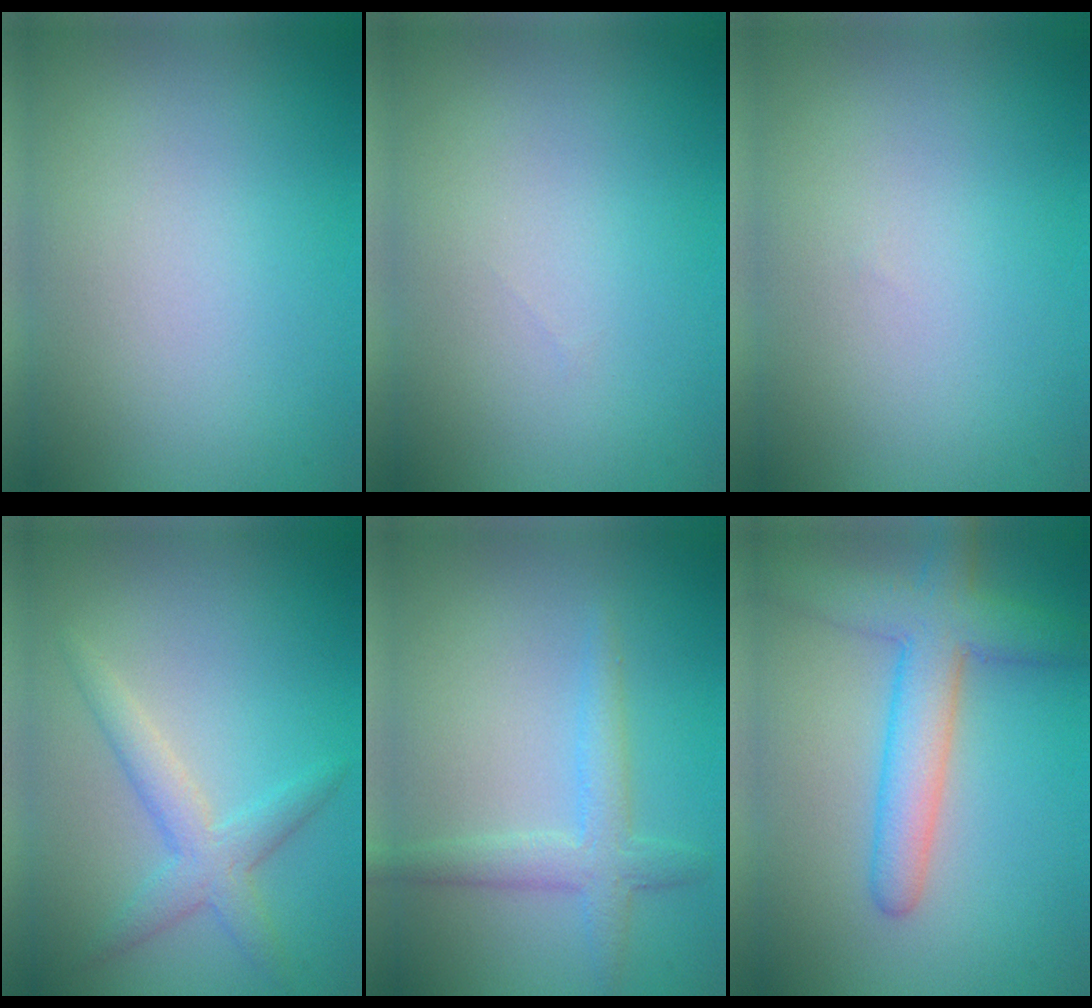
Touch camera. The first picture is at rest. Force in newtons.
{"total": 0.0}
{"total": 0.0}
{"total": 3.0, "press": 3.0, "slide": 0.1}
{"total": 2.8, "press": 2.8, "slide": 0.1}
{"total": 5.7, "press": 5.7, "slide": 0.2}